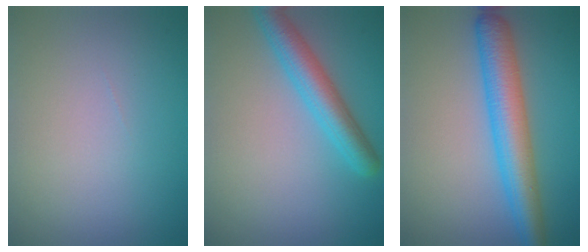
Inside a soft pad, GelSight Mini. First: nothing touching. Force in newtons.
{"total": 4.1, "press": 4.1, "slide": 0.1}
{"total": 5.8, "press": 5.8, "slide": 0.1}